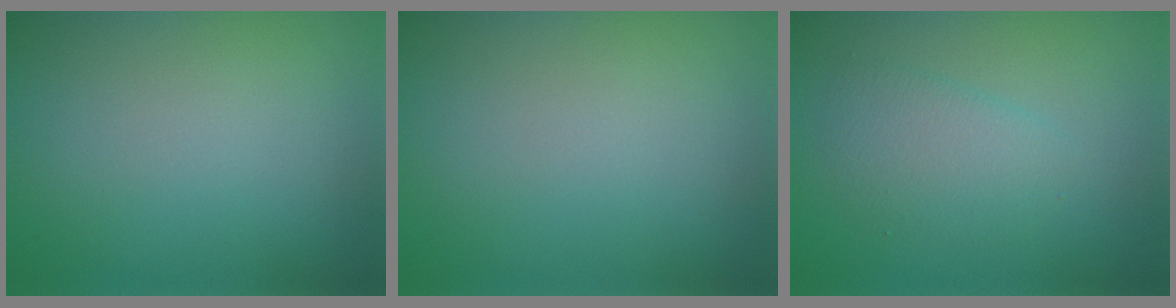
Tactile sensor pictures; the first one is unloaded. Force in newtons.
{"total": 0.0}
{"total": 2.6, "press": 2.6, "slide": 0.0}